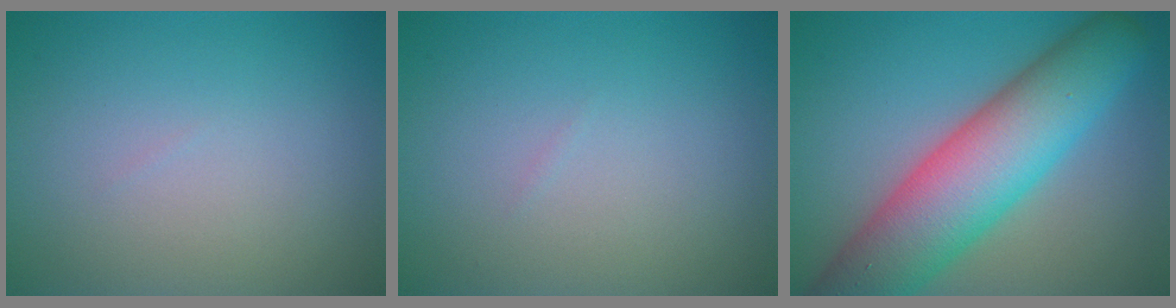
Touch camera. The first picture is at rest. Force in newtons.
{"total": 0.0}
{"total": 11.0, "press": 11.0, "slide": 0.5}